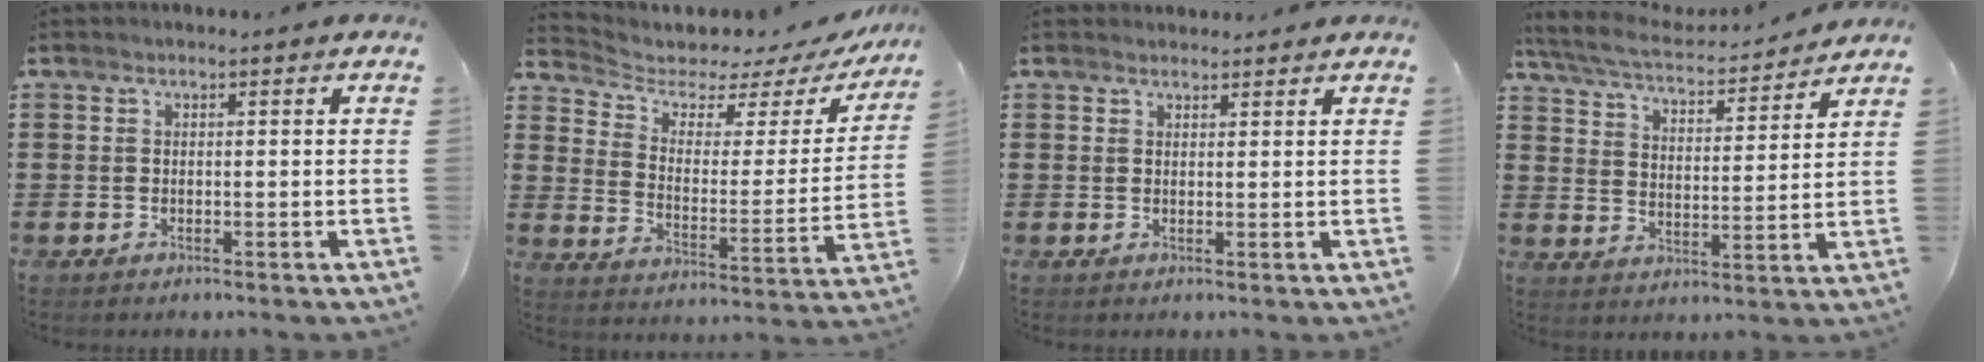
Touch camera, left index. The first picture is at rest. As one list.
[{"total": 3.9, "force": [3.2, 1.8, 1.4], "torque": [-0.052, -0.024, 0.048]}, {"total": 1.5, "force": [1.4, 0.4, 0.1], "torque": [-0.005, 0.002, 0.028]}, {"total": 5.5, "force": [5.1, 0.6, 1.9], "torque": [-0.062, -0.031, 0.084]}]